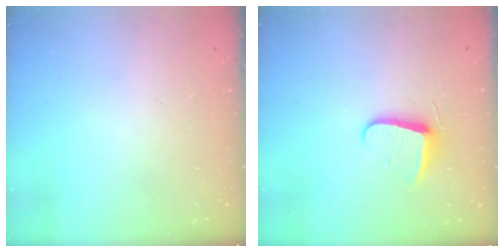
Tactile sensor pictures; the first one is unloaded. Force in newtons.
{"total": 7.8, "press": 7.7, "slide": 0.4}